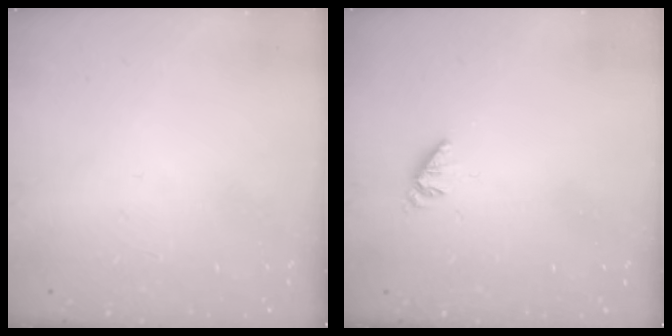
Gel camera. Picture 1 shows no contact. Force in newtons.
{"total": 0.6, "press": 0.6, "slide": 0.2}